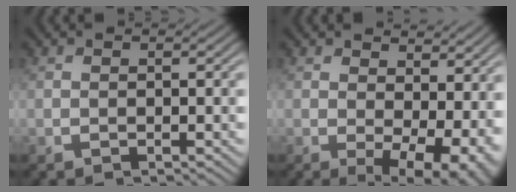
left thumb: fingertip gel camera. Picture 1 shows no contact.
{"total": 8.5, "force": [1.4, 4.2, 7.2], "torque": [-0.096, -0.013, 0.033]}